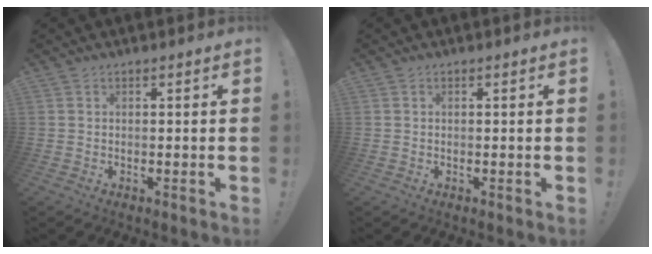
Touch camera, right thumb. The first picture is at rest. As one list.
[{"total": 0.0}]